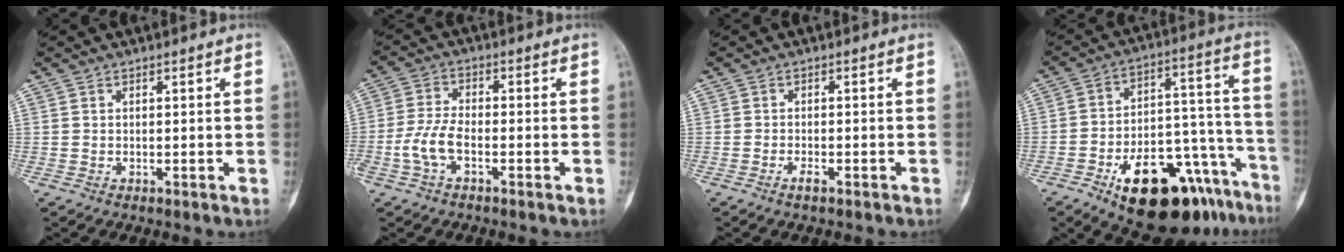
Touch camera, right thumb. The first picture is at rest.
{"total": 6.3, "force": [-2.4, 3.3, 4.8], "torque": [-0.106, 0.018, -0.054]}
{"total": 1.6, "force": [-1.1, 0.6, 0.9], "torque": [-0.015, 0.005, -0.021]}
{"total": 24.7, "force": [-14.5, 11.4, 16.5], "torque": [-0.164, 0.102, -0.214]}